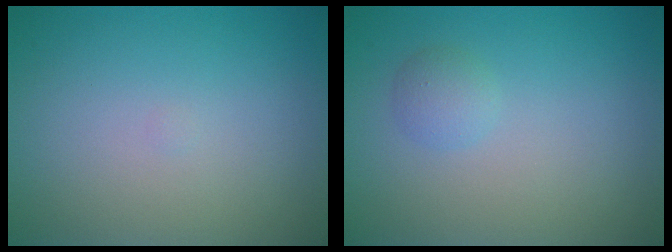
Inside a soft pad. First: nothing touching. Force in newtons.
{"total": 1.4, "press": 1.4, "slide": 0.1}